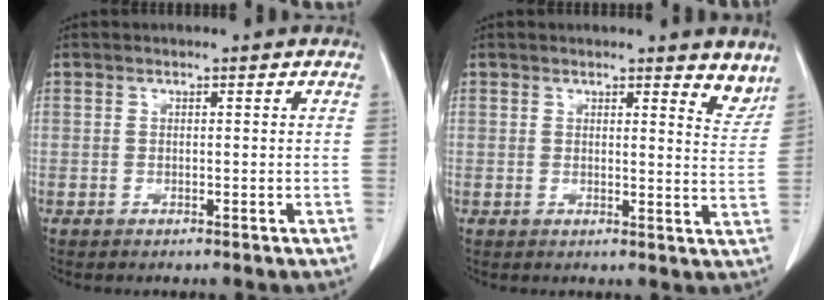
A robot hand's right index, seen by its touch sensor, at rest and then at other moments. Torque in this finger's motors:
{"motor_torque": [-0.07, 0.08, -0.03, -0.01]}